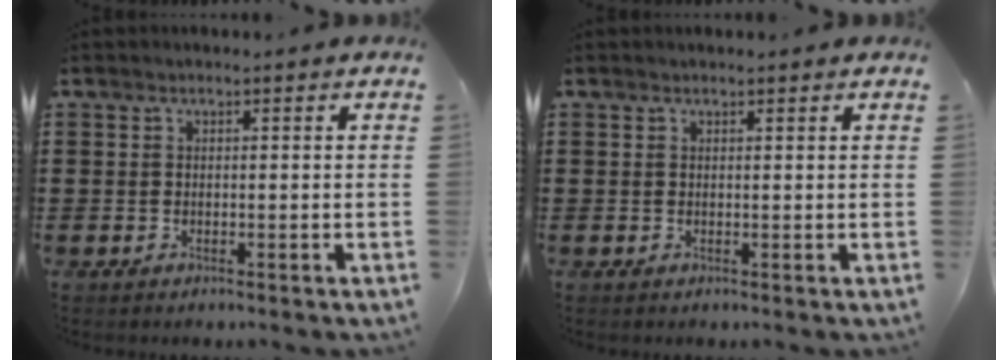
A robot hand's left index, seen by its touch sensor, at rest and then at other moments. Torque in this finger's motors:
{"motor_torque": [-0.11, -0.08, 0.01, -0.01]}